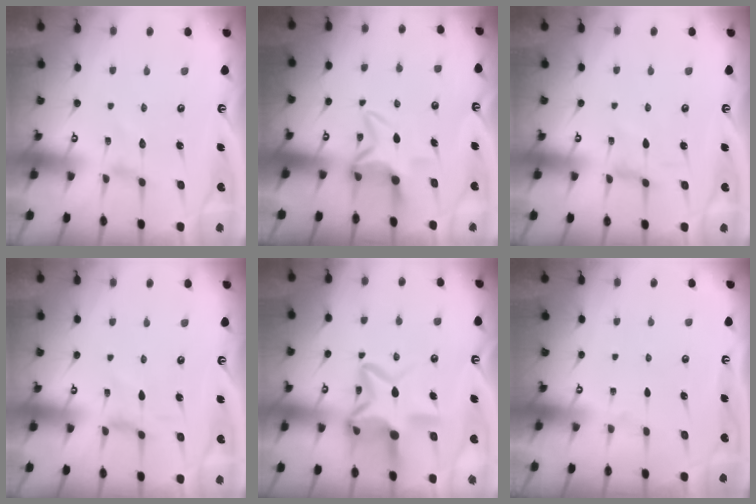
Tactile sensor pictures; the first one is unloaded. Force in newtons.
{"total": 7.3, "press": 7.2, "slide": 0.9}
{"total": 1.8, "press": 1.7, "slide": 0.4}
{"total": 2.3, "press": 2.3, "slide": 0.4}
{"total": 14.2, "press": 14.0, "slide": 2.0}
{"total": 0.0}